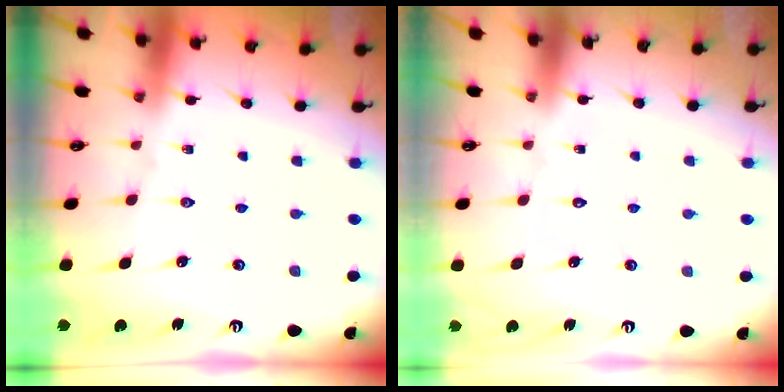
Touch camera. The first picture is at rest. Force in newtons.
{"total": 1.6, "press": 1.6, "slide": 0.1}